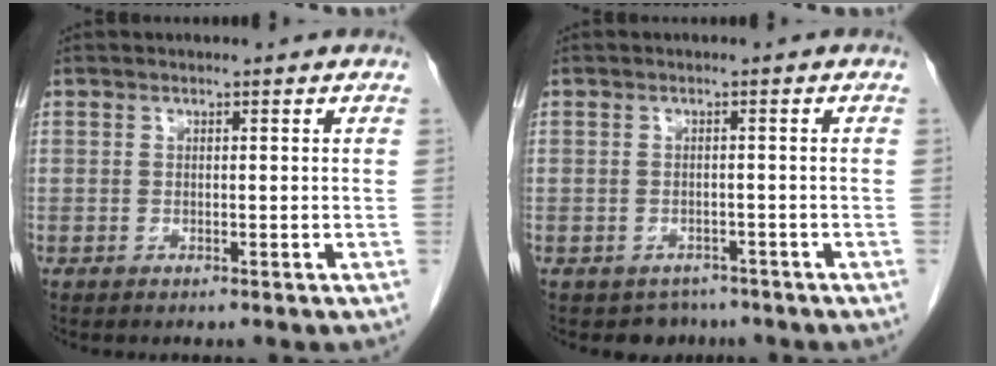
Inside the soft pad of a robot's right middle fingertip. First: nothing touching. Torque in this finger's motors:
{"motor_torque": [0.10, -0.09, 0.00, 0.00]}